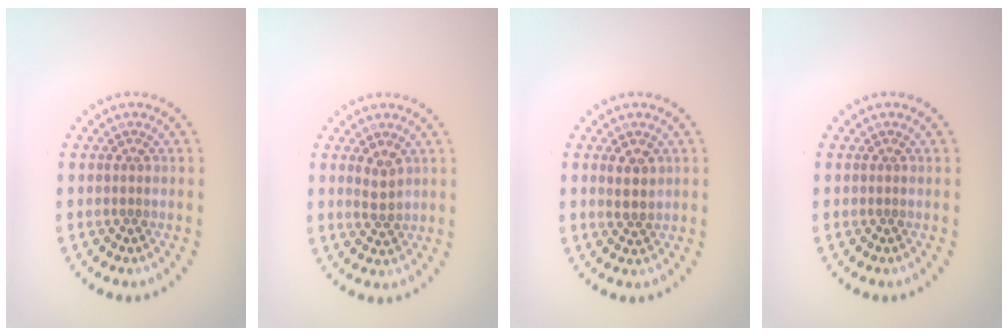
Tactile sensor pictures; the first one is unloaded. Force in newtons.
{"total": 1.8, "press": 1.7, "slide": 0.5}
{"total": 2.1, "press": 1.9, "slide": 0.9}
{"total": 0.0}